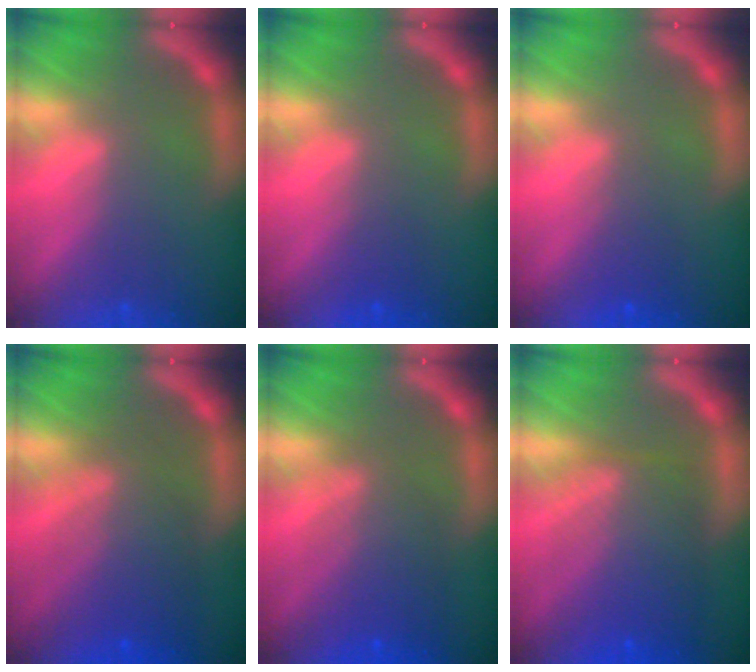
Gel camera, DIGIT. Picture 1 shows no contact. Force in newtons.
{"total": 1.5}
{"total": 2.0}
{"total": 6.6}
{"total": 5.5}
{"total": 7.6}